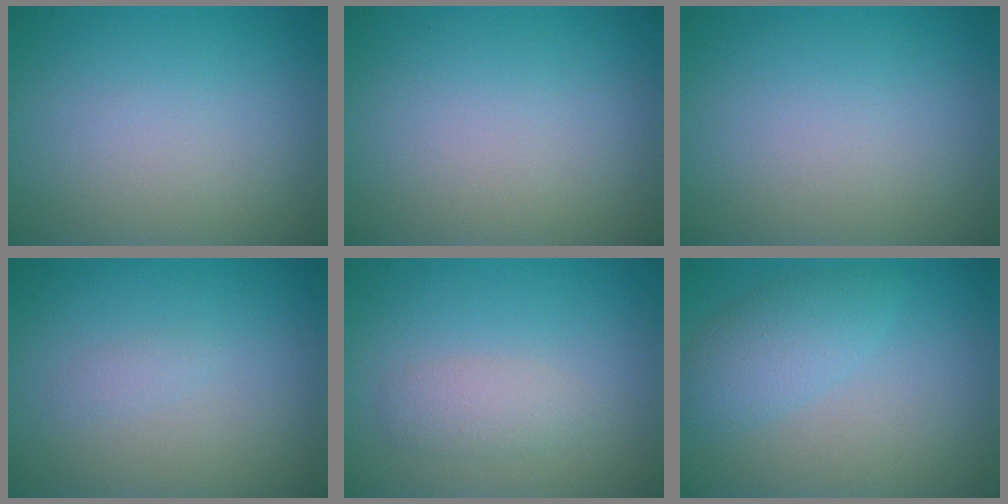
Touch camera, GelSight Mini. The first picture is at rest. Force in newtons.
{"total": 0.0}
{"total": 0.0}
{"total": 0.6, "press": 0.6, "slide": 0.0}
{"total": 1.9, "press": 1.9, "slide": 0.1}
{"total": 3.1, "press": 3.1, "slide": 0.2}